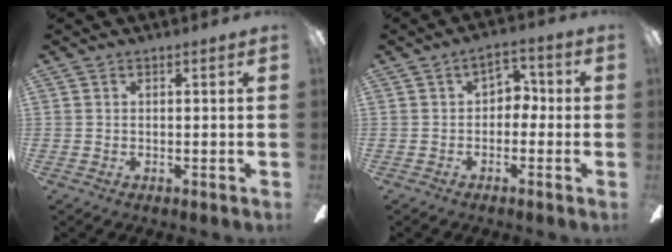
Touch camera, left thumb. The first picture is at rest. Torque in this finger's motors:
{"motor_torque": [-0.19, 0.24, -0.36, -0.14, 0.00]}